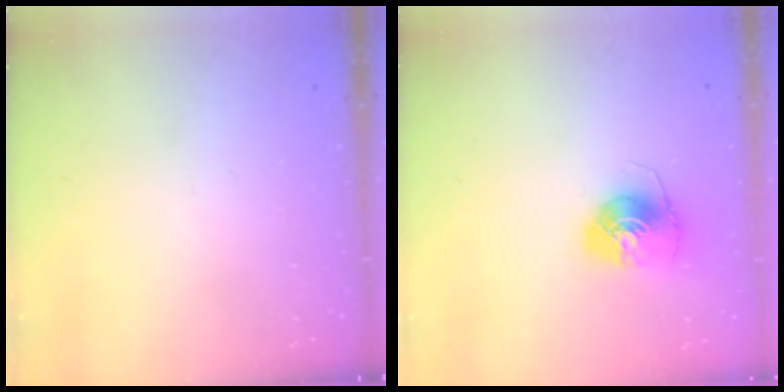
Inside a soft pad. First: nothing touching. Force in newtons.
{"total": 8.8, "press": 8.8, "slide": 0.1}